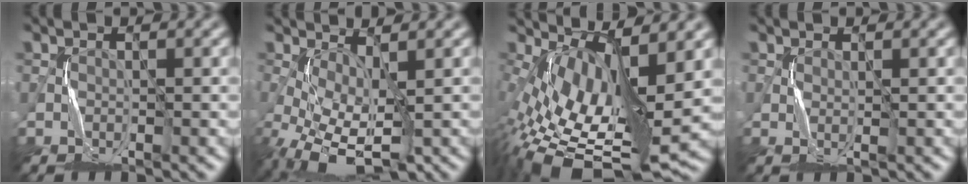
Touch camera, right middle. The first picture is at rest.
{"total": 6.1, "force": [-1.7, 2.5, 5.3], "torque": [-0.111, -0.003, -0.032]}
{"total": 12.2, "force": [0.3, 4.9, 11.2], "torque": [-0.222, -0.020, 0.030]}
{"total": 0.6, "force": [0.4, 0.0, 0.4], "torque": [-0.009, 0.002, 0.010]}